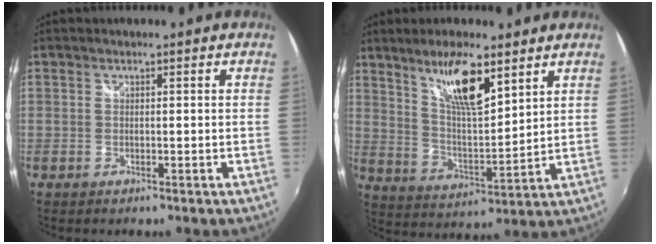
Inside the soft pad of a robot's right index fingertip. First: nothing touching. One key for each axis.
{"total": 11.5, "fx": 7.2, "fy": 2.6, "fz": 8.6, "tx": -0.150, "ty": 0.000, "tz": 0.139}